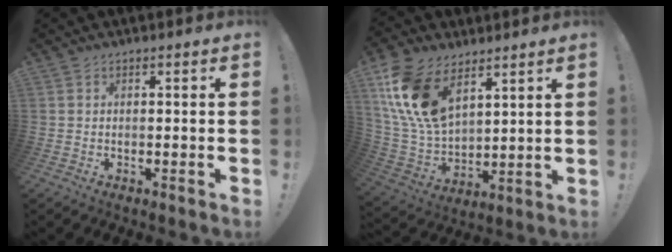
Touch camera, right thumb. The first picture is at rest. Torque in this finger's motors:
{"motor_torque": [0.88, 1.71, 1.03, -0.02, 0.15]}